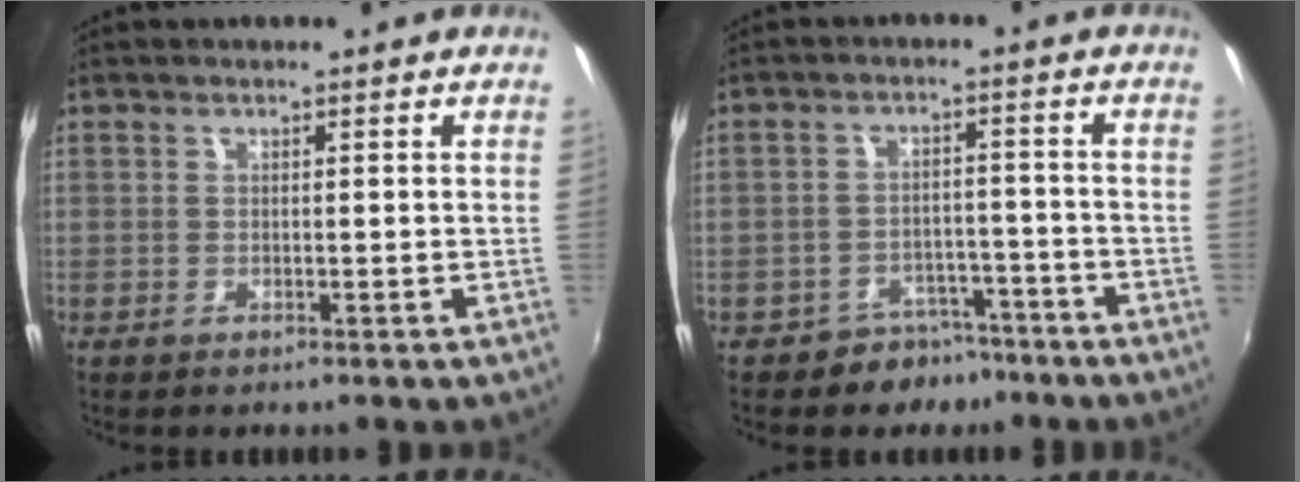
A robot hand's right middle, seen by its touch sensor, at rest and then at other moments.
{"total": 6.2, "force": [-4.6, 4.1, 0.3], "torque": [-0.008, 0.027, -0.058]}